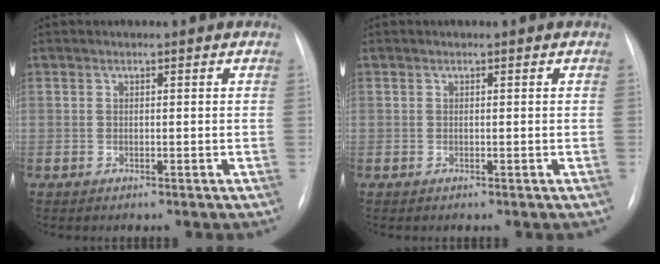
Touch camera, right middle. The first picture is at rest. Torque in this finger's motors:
{"motor_torque": [0.00, 0.00, 0.00, 0.00]}